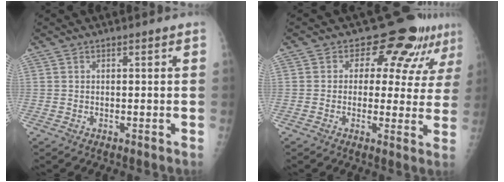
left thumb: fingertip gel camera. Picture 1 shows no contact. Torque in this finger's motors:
{"motor_torque": [0.09, 0.21, -0.13, -0.14, 0.01]}